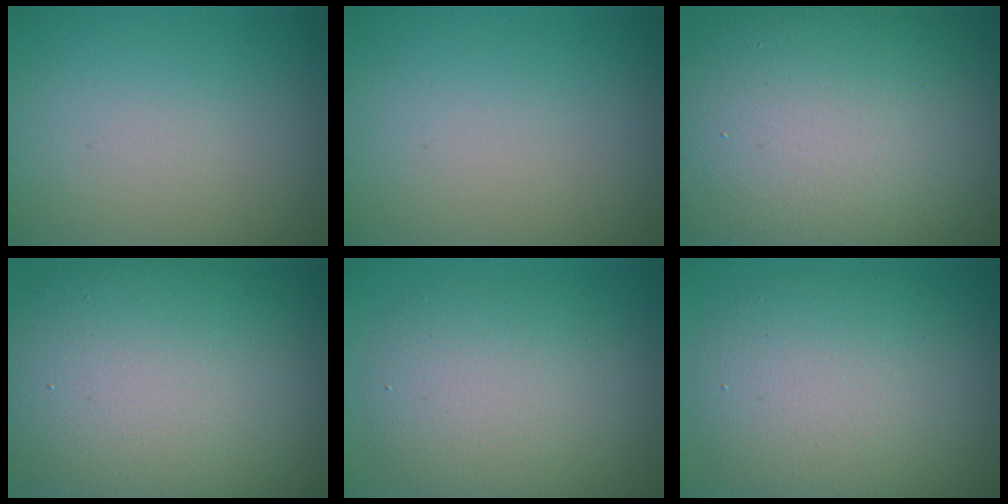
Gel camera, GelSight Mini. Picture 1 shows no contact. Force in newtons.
{"total": 0.0}
{"total": 16.9, "press": 16.8, "slide": 1.0}
{"total": 14.7, "press": 14.7, "slide": 0.8}
{"total": 6.2, "press": 6.2, "slide": 0.3}
{"total": 8.7, "press": 8.6, "slide": 0.8}